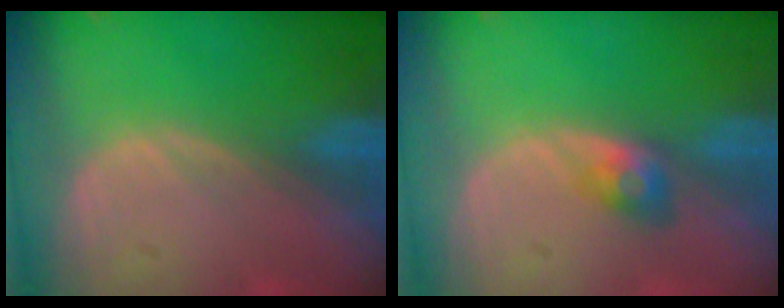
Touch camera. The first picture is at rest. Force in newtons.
{"total": 3.0, "press": 2.5, "slide": 1.5}